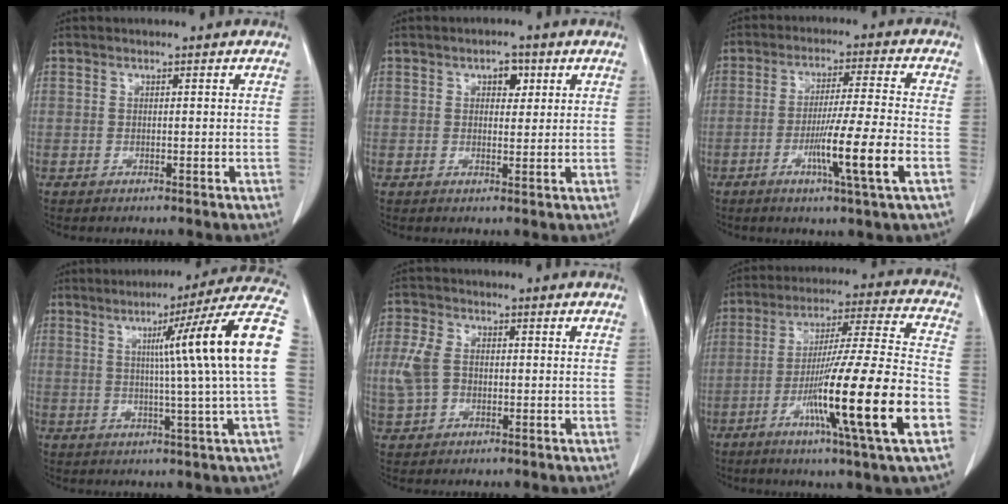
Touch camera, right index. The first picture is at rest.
{"total": 2.8, "force": [1.2, 1.6, 1.9], "torque": [-0.025, 0.005, 0.016]}
{"total": 10.9, "force": [-3.8, -1.2, 10.2], "torque": [-0.179, -0.017, -0.067]}
{"total": 17.0, "force": [2.5, -2.6, 16.6], "torque": [-0.209, 0.015, 0.022]}
{"total": 5.2, "force": [-0.7, 3.5, 3.8], "torque": [-0.113, 0.012, -0.017]}
{"total": 20.5, "force": [-7.2, -0.9, 19.2], "torque": [-0.323, -0.021, -0.126]}